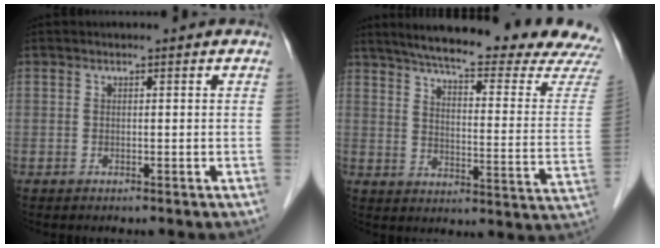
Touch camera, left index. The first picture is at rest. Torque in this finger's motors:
{"motor_torque": [0.56, -0.60, 0.42, 0.08]}